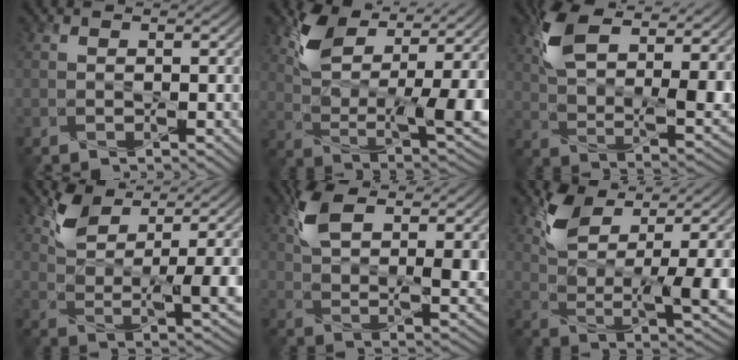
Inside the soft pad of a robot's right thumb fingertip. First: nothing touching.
{"total": 12.9, "force": [6.0, 5.7, 9.9], "torque": [-0.179, -0.005, 0.117]}
{"total": 15.6, "force": [6.6, 7.1, 12.2], "torque": [-0.228, -0.005, 0.124]}
{"total": 8.1, "force": [4.4, 2.9, 6.1], "torque": [-0.120, -0.010, 0.090]}
{"total": 13.1, "force": [5.8, 5.8, 10.3], "torque": [-0.198, -0.004, 0.109]}
{"total": 11.2, "force": [5.3, 4.6, 8.6], "torque": [-0.165, -0.006, 0.107]}